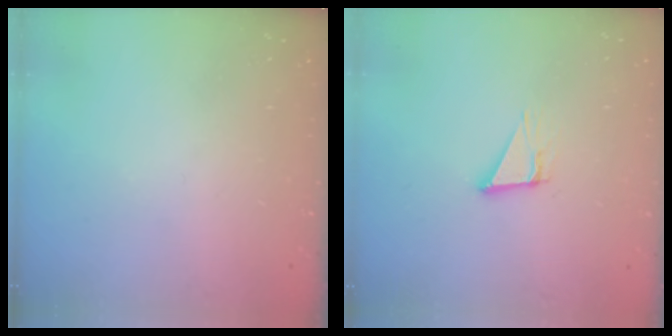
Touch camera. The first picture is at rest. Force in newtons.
{"total": 3.8, "press": 3.7, "slide": 0.4}